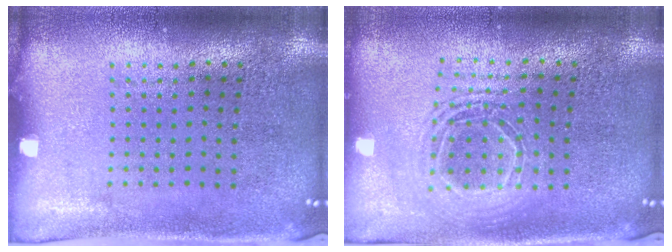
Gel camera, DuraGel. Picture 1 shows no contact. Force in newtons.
{"total": 1.7, "press": 1.4, "slide": 0.9}